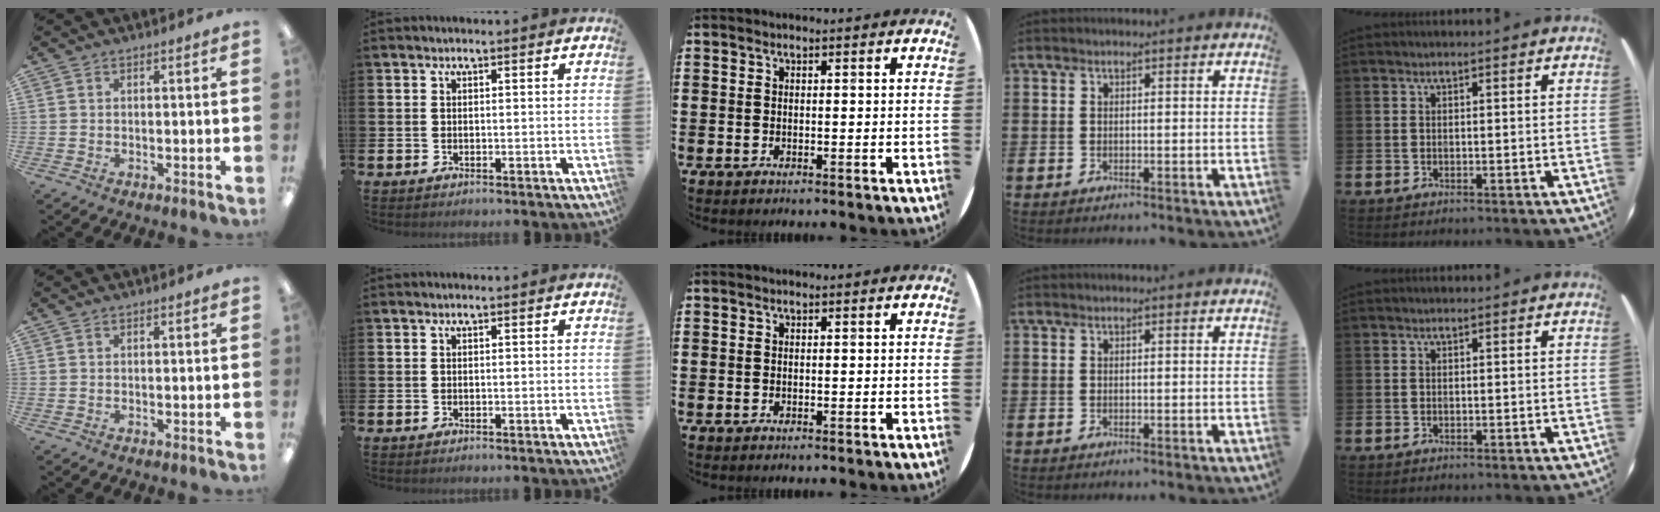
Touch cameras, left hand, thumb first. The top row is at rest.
{}